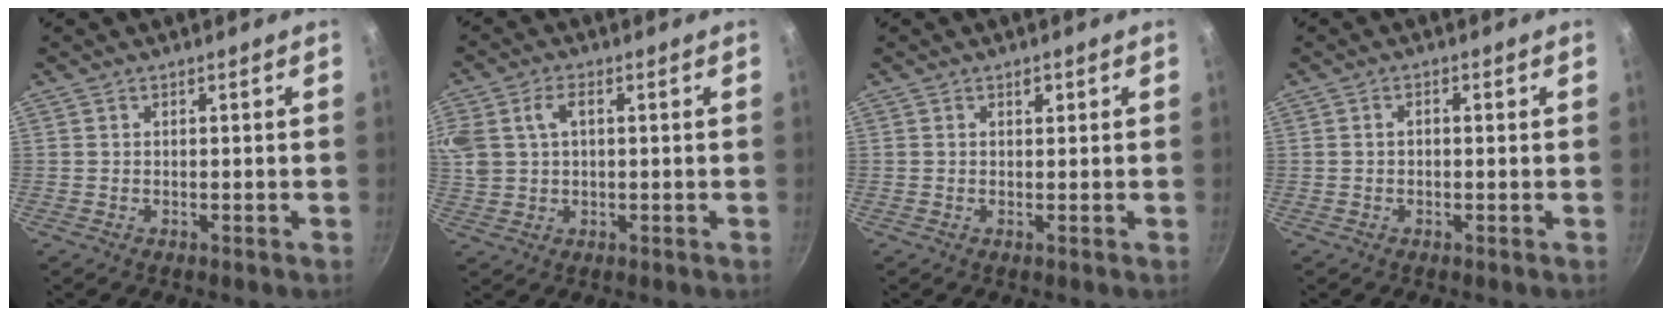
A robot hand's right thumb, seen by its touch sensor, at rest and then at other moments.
{"total": 12.1, "force": [3.4, 8.8, 7.6], "torque": [-0.175, 0.026, 0.067]}
{"total": 1.2, "force": [0.6, 0.6, 0.9], "torque": [-0.008, -0.002, 0.009]}
{"total": 1.4, "force": [0.1, 0.8, 1.1], "torque": [-0.023, 0.007, 0.002]}